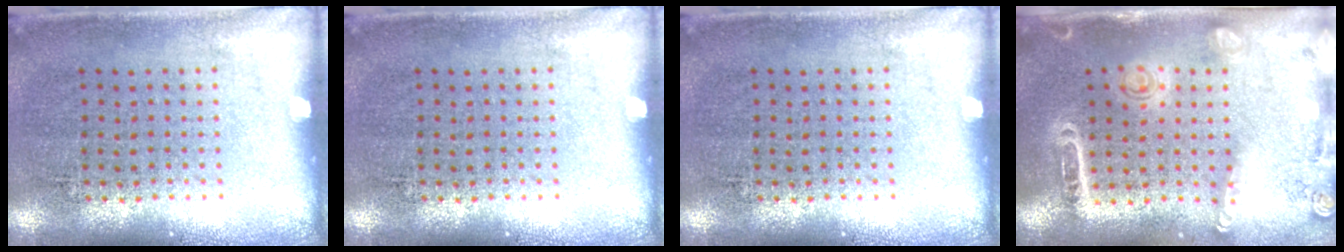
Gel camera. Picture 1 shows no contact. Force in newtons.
{"total": 0.0}
{"total": 0.0}
{"total": 1.5, "press": 1.5, "slide": 0.5}